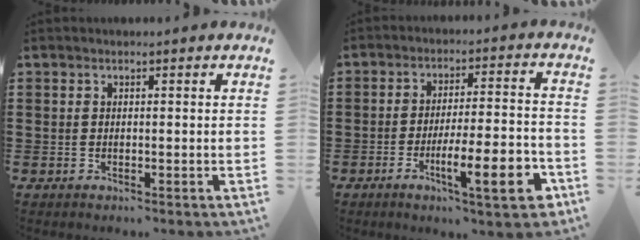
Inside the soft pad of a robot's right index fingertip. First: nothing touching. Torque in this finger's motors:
{"motor_torque": [0.53, -0.46, 0.26, 0.08]}